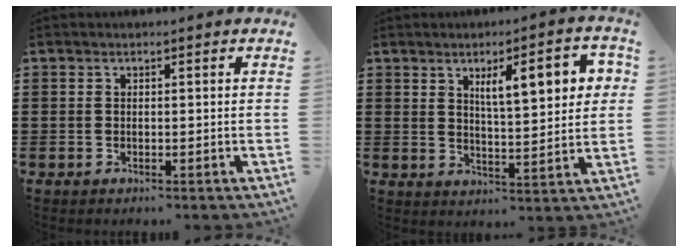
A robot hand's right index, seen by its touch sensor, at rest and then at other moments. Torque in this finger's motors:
{"motor_torque": [0.87, 0.45, 0.35, 0.09]}